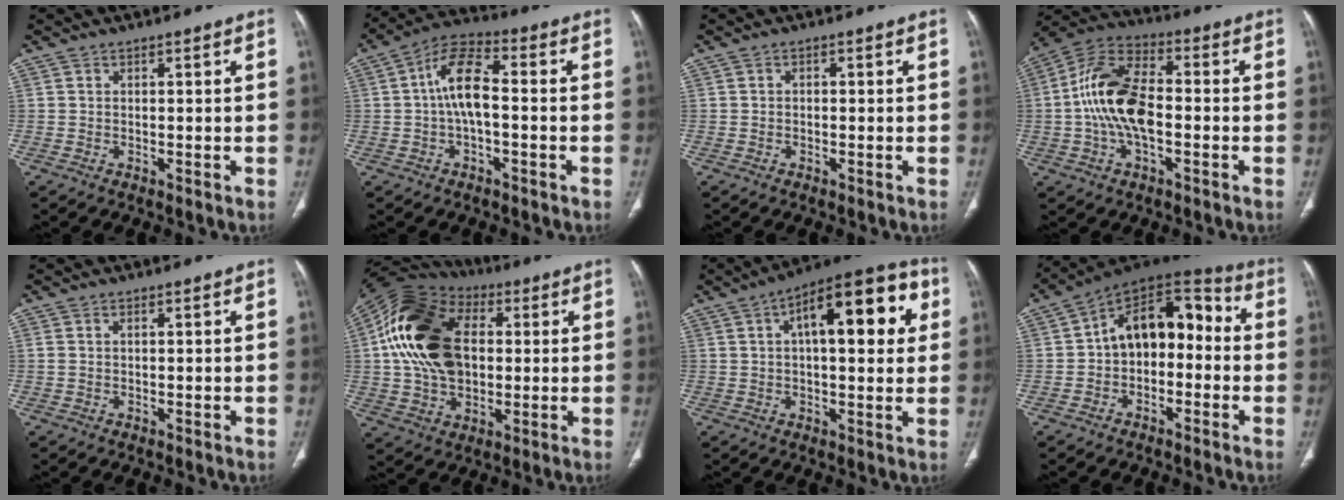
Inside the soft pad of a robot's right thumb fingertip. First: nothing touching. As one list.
[{"total": 9.5, "force": [-0.3, 4.3, 8.4], "torque": [-0.162, 0.031, -0.014]}, {"total": 0.6, "force": [-0.1, 0.4, 0.4], "torque": [-0.004, 0.001, -0.006]}, {"total": 15.0, "force": [-1.3, 7.9, 12.6], "torque": [-0.246, 0.034, -0.031]}, {"total": 1.1, "force": [0.3, 0.6, 0.8], "torque": [-0.025, 0.011, 0.014]}, {"total": 22.8, "force": [3.1, 15.3, 16.7], "torque": [-0.311, 0.010, 0.052]}, {"total": 18.8, "force": [5.2, 7.9, 16.3], "torque": [-0.196, 0.027, 0.065]}, {"total": 14.6, "force": [-0.5, 9.6, 10.9], "torque": [-0.121, 0.057, -0.025]}]